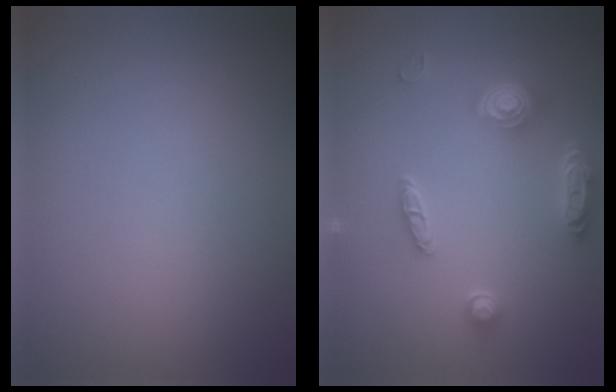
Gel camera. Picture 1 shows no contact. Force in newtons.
{"total": 4.8, "press": 3.9, "slide": 2.8}